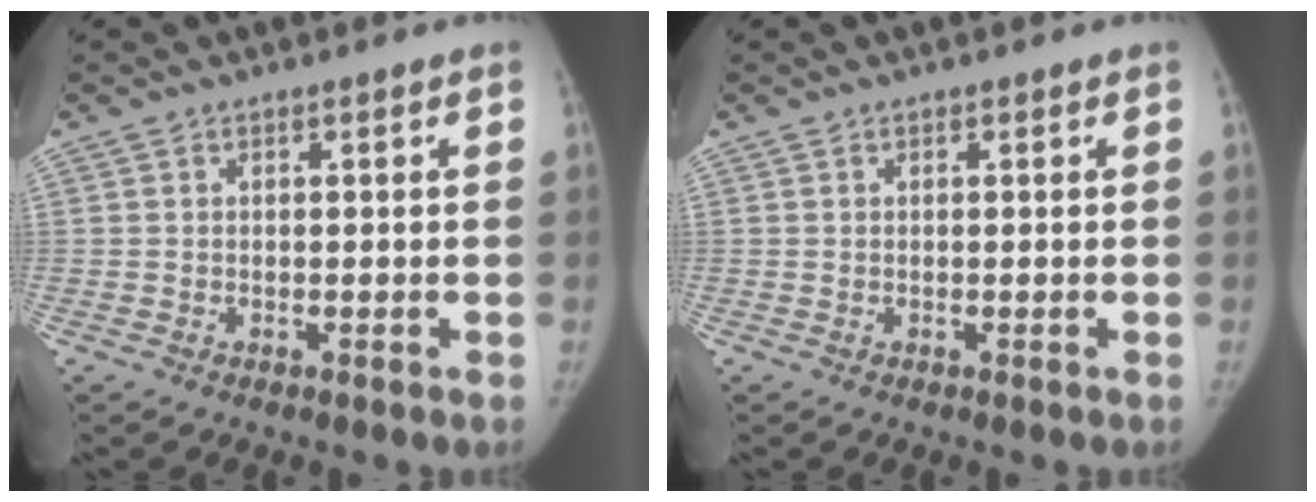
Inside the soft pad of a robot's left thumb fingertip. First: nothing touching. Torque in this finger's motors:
{"motor_torque": [0.00, 0.00, 0.12, 0.08, 0.00]}